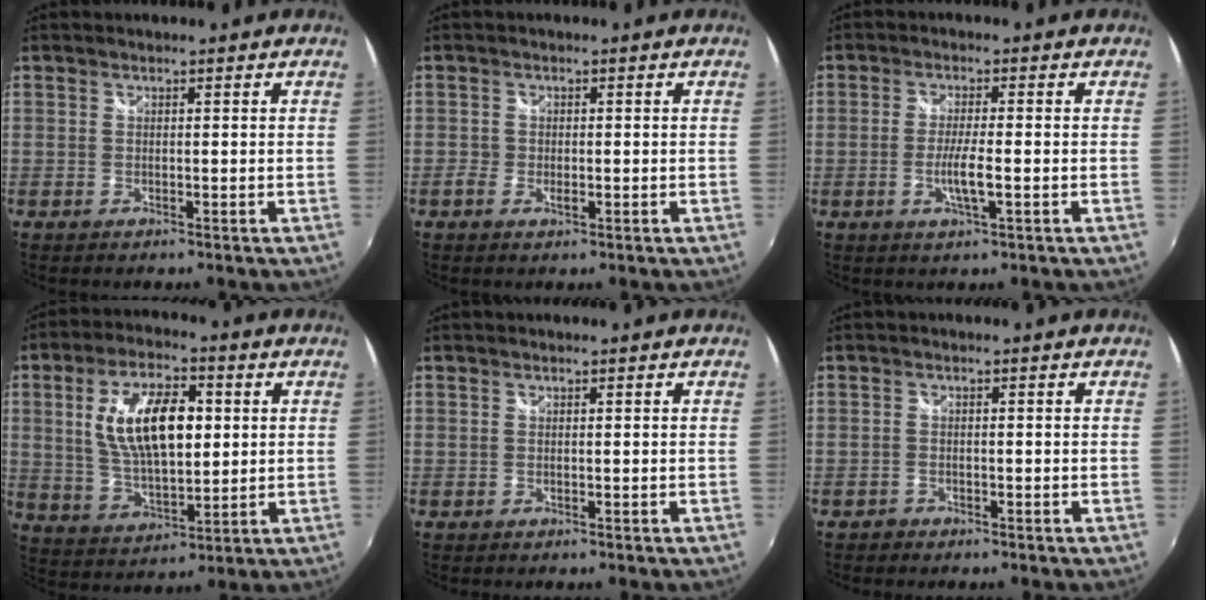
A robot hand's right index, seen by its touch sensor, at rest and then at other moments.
{"total": 1.6, "force": [-0.8, 1.0, 1.0], "torque": [-0.020, -0.004, -0.015]}
{"total": 4.3, "force": [-1.3, 0.1, 4.1], "torque": [-0.079, -0.009, -0.024]}
{"total": 14.7, "force": [2.9, 6.7, 12.7], "torque": [-0.236, 0.007, 0.059]}
{"total": 0.0}
{"total": 1.2, "force": [-0.9, 0.7, 0.0], "torque": [-0.004, 0.000, -0.017]}